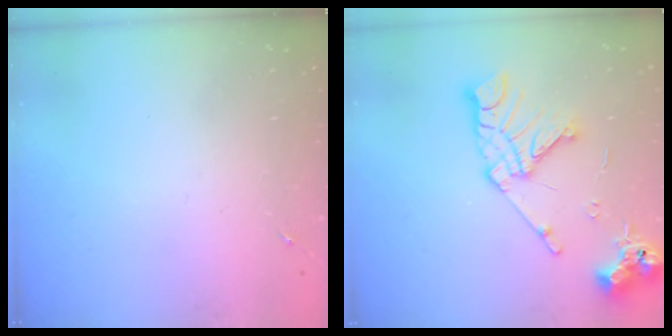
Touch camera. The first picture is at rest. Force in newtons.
{"total": 15.5, "press": 15.4, "slide": 1.9}